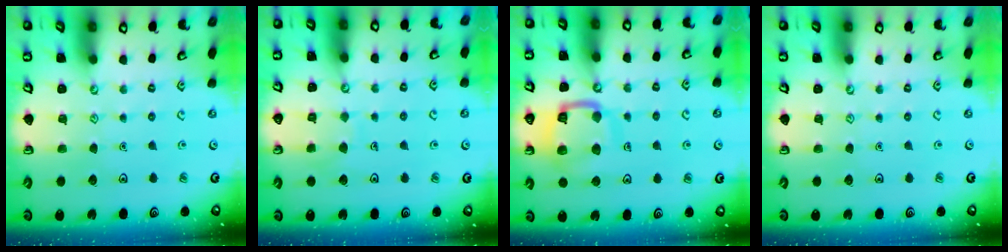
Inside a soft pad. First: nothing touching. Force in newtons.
{"total": 5.4, "press": 5.4, "slide": 0.5}
{"total": 13.2, "press": 13.1, "slide": 1.5}
{"total": 0.0}